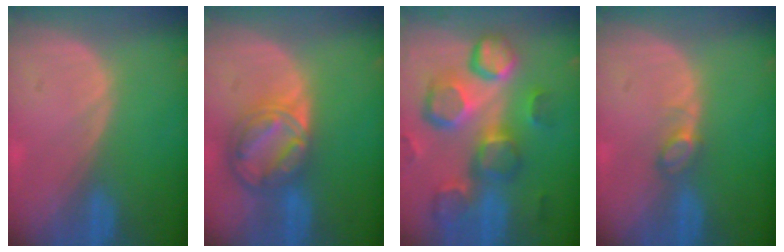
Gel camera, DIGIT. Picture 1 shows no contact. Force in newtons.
{"total": 8.6, "press": 7.2, "slide": 4.6}
{"total": 13.1, "press": 11.4, "slide": 6.4}
{"total": 2.2, "press": 2.2, "slide": 0.3}